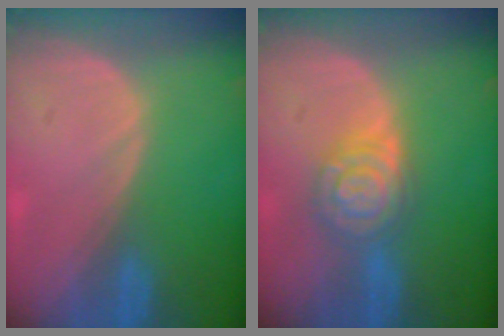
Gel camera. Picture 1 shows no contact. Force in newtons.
{"total": 6.6, "press": 6.6, "slide": 0.3}